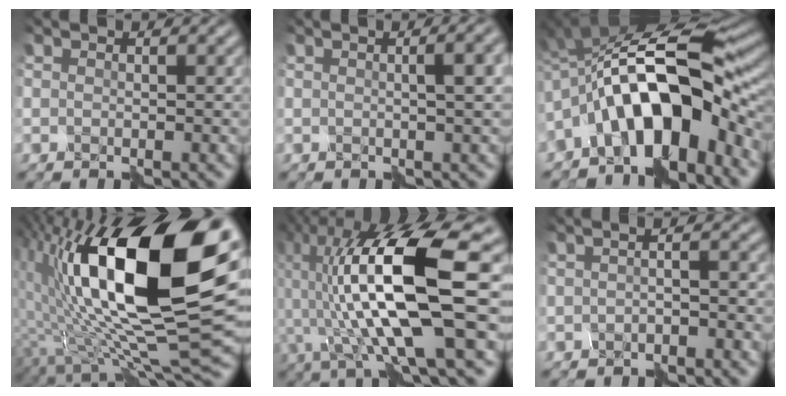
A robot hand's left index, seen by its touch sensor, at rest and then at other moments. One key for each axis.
{"total": 2.9, "fx": 0.7, "fy": 1.0, "fz": 2.6, "tx": -0.023, "ty": 0.006, "tz": 0.002}
{"total": 11.6, "fx": -3.8, "fy": 5.2, "fz": 9.7, "tx": -0.137, "ty": 0.023, "tz": -0.074}
{"total": 18.2, "fx": 5.3, "fy": 7.2, "fz": 15.9, "tx": -0.271, "ty": 0.010, "tz": 0.081}
{"total": 13.3, "fx": 0.7, "fy": 3.4, "fz": 12.8, "tx": -0.252, "ty": 0.008, "tz": 0.014}
{"total": 1.0, "fx": -0.6, "fy": 0.1, "fz": 0.9, "tx": -0.014, "ty": -0.001, "tz": -0.014}